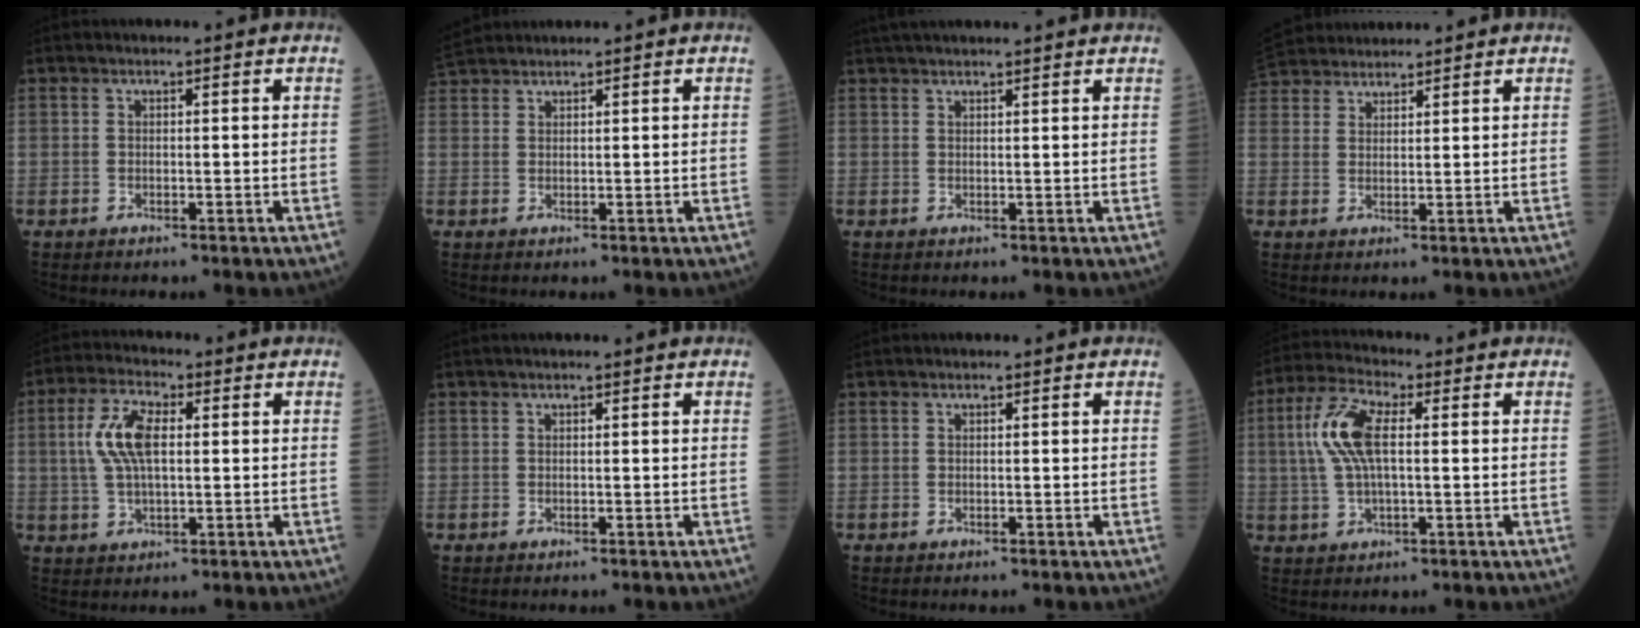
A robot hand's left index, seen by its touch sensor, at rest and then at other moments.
{"total": 3.1, "force": [3.1, 0.2, 0.4], "torque": [-0.019, 0.024, 0.065]}
{"total": 8.5, "force": [7.6, 0.3, 3.8], "torque": [-0.057, 0.037, 0.106]}
{"total": 9.2, "force": [8.5, 2.7, 2.2], "torque": [-0.046, 0.043, 0.153]}
{"total": 7.7, "force": [1.2, 2.9, 7.0], "torque": [-0.159, 0.013, 0.024]}
{"total": 1.7, "force": [1.4, -0.1, 0.9], "torque": [-0.010, 0.021, 0.025]}
{"total": 0.0}
{"total": 8.2, "force": [1.2, 2.7, 7.7], "torque": [-0.179, 0.018, 0.022]}